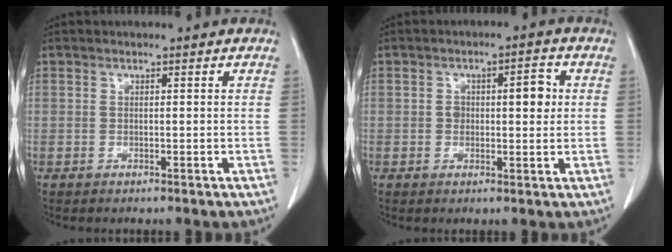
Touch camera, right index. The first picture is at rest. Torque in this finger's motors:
{"motor_torque": [0.12, 0.08, 0.08, 0.02]}